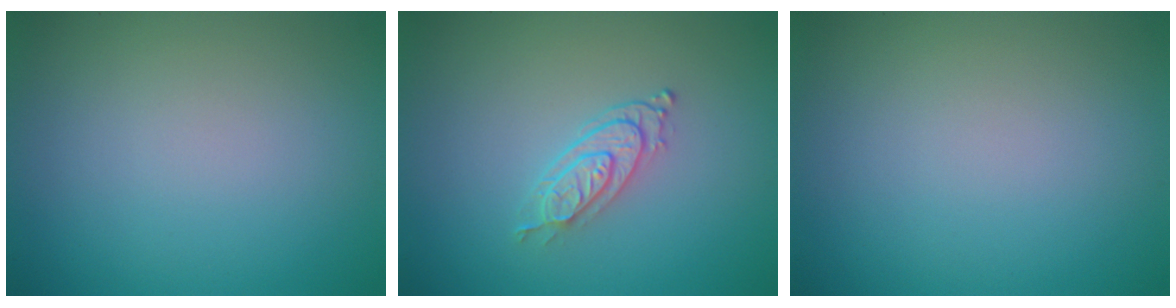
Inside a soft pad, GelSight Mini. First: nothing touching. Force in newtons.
{"total": 2.7, "press": 2.1, "slide": 1.6}
{"total": 0.0}